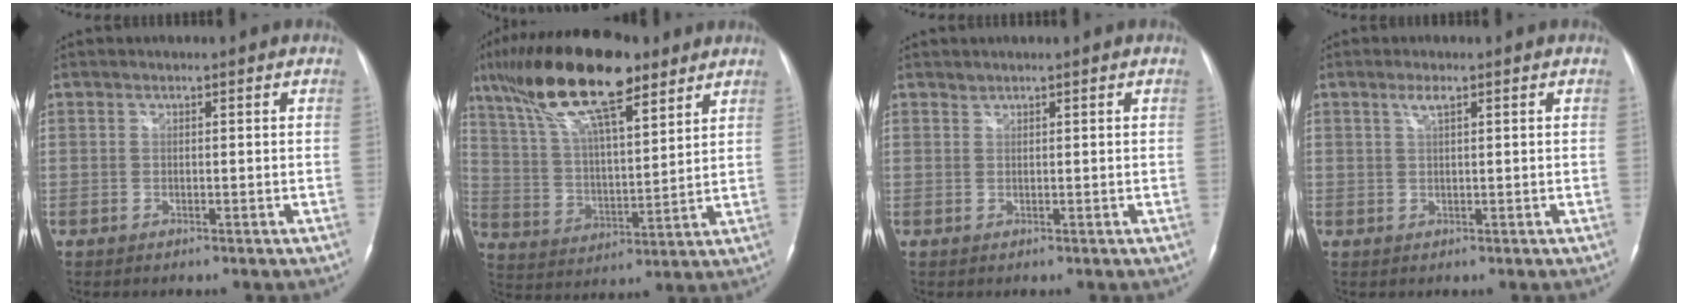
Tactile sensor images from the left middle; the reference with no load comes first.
{"total": 19.2, "force": [12.6, 4.8, 13.6], "torque": [-0.264, 0.029, 0.229]}
{"total": 1.1, "force": [1.1, 0.0, -0.2], "torque": [-0.001, -0.001, 0.022]}
{"total": 1.7, "force": [1.0, 0.4, 1.4], "torque": [-0.031, 0.004, 0.022]}